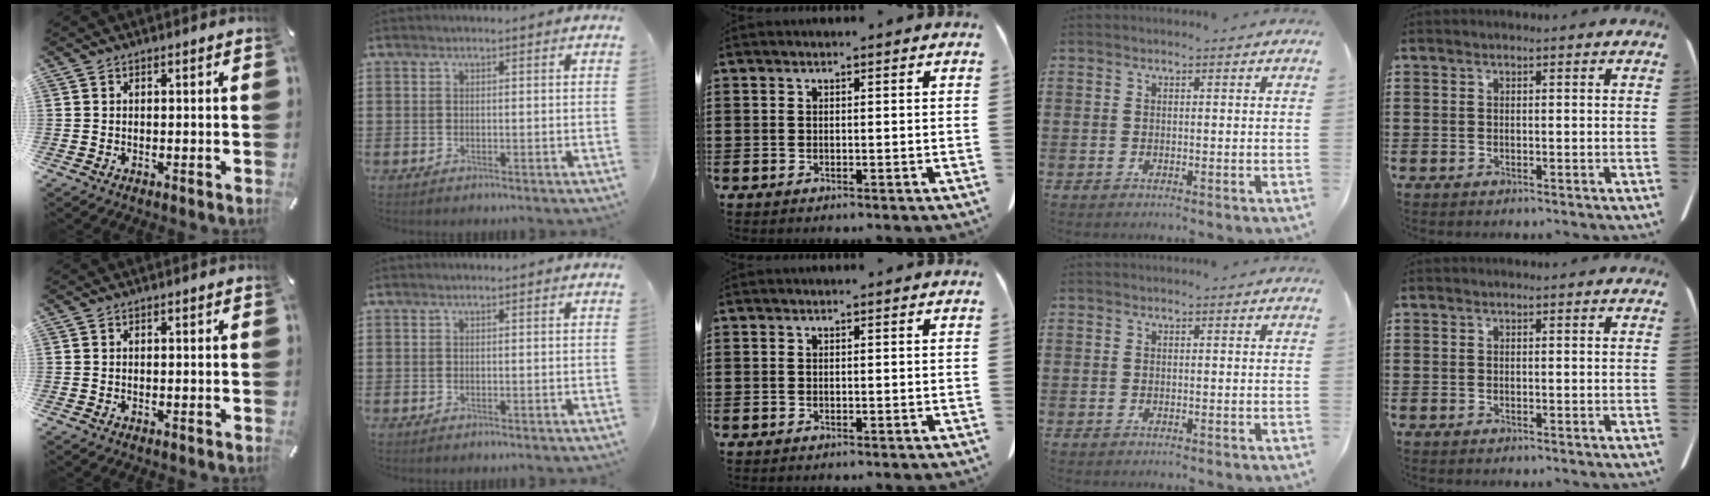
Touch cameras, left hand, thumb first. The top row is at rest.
{}